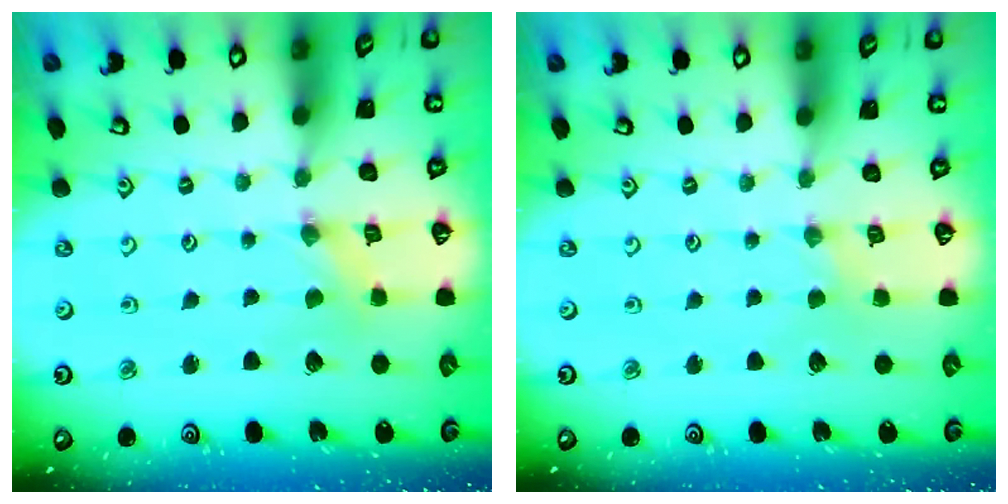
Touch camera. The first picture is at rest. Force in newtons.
{"total": 0.0}